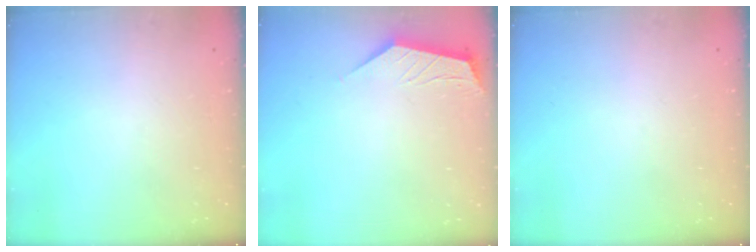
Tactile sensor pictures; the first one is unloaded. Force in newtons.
{"total": 2.0, "press": 2.0, "slide": 0.4}
{"total": 0.0}